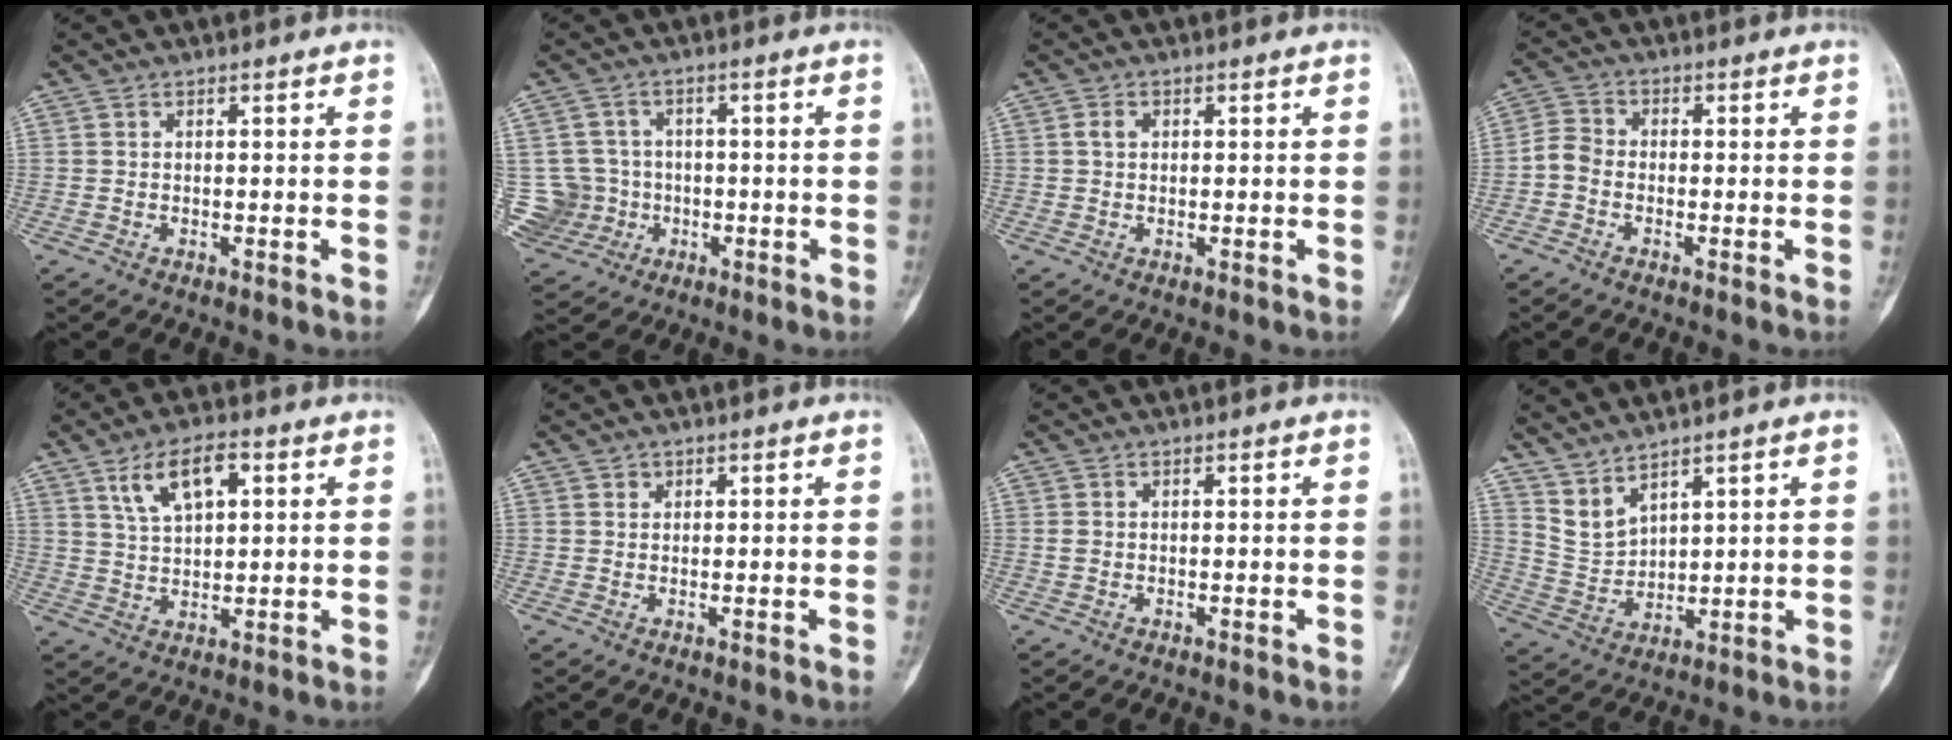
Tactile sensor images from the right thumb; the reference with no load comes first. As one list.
[{"total": 8.5, "force": [-1.3, 8.3, 1.4], "torque": [-0.015, 0.023, -0.015]}, {"total": 1.5, "force": [0.3, 1.1, 1.0], "torque": [-0.018, 0.005, 0.005]}, {"total": 3.8, "force": [-1.5, 2.7, 2.2], "torque": [-0.039, 0.014, -0.044]}, {"total": 8.7, "force": [3.8, 4.3, 6.5], "torque": [-0.105, -0.005, 0.071]}, {"total": 0.9, "force": [0.5, 0.8, 0.1], "torque": [0.009, -0.001, 0.006]}, {"total": 0.7, "force": [0.0, 0.6, 0.4], "torque": [-0.012, 0.000, 0.001]}, {"total": 5.6, "force": [4.9, 1.7, 2.2], "torque": [-0.041, -0.037, 0.117]}]